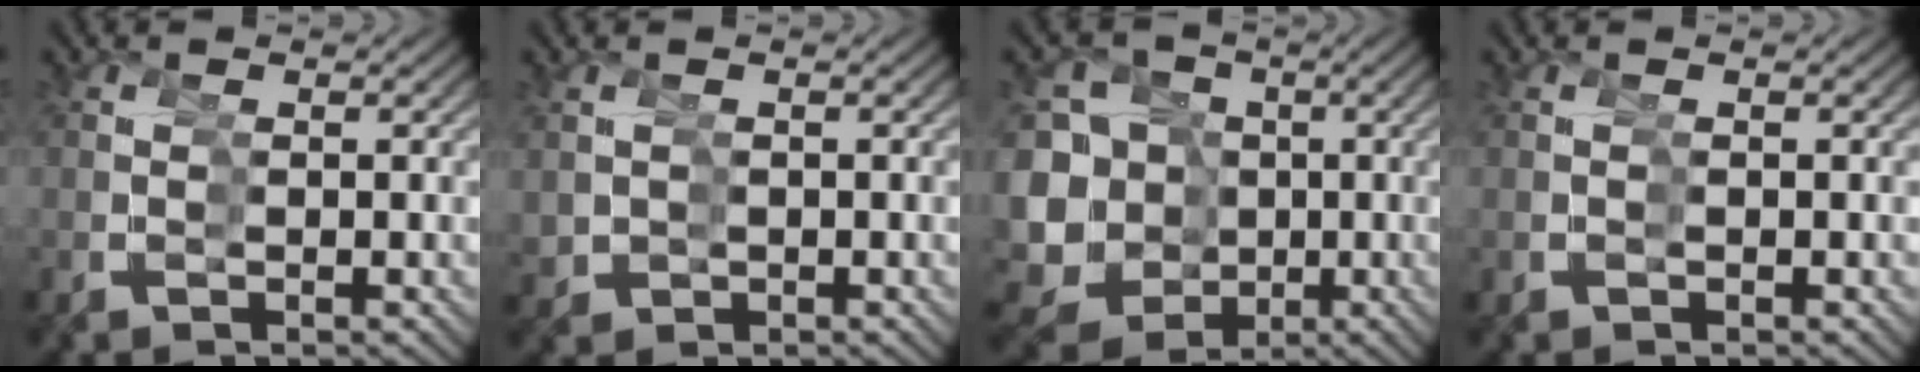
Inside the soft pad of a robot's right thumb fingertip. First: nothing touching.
{"total": 1.8, "force": [0.3, 1.7, 0.4], "torque": [-0.016, -0.011, 0.019]}
{"total": 17.5, "force": [-0.4, 15.6, 8.0], "torque": [-0.177, -0.037, -0.007]}
{"total": 0.7, "force": [-0.4, 0.4, 0.5], "torque": [-0.010, -0.003, -0.004]}